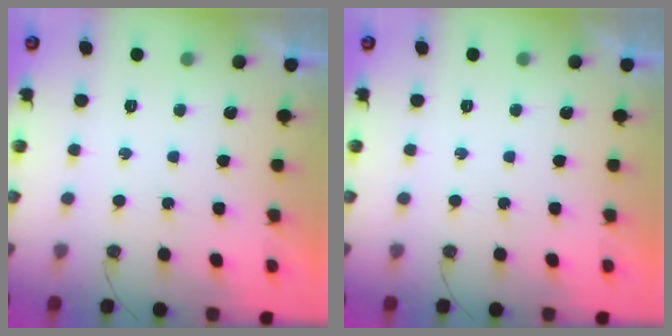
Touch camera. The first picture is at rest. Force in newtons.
{"total": 0.0}